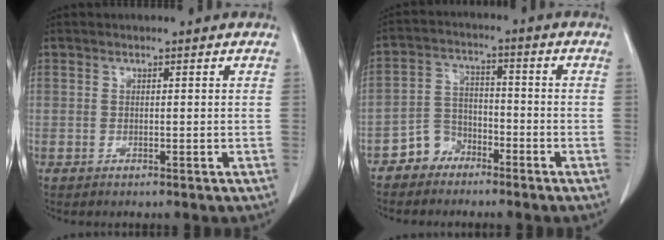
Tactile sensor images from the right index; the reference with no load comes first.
{"total": 5.2, "force": [-3.7, 3.5, 0.7], "torque": [-0.011, 0.011, -0.071]}